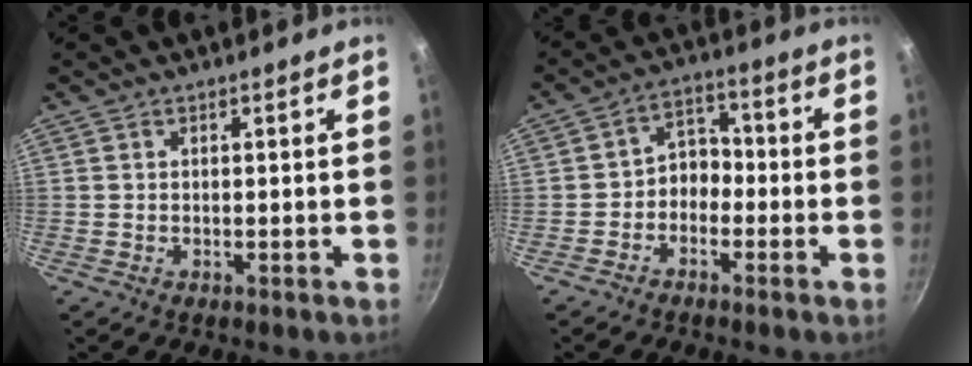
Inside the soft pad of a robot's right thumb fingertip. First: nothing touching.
{"total": 5.5, "force": [-1.9, 4.3, 3.0], "torque": [-0.012, 0.036, -0.043]}